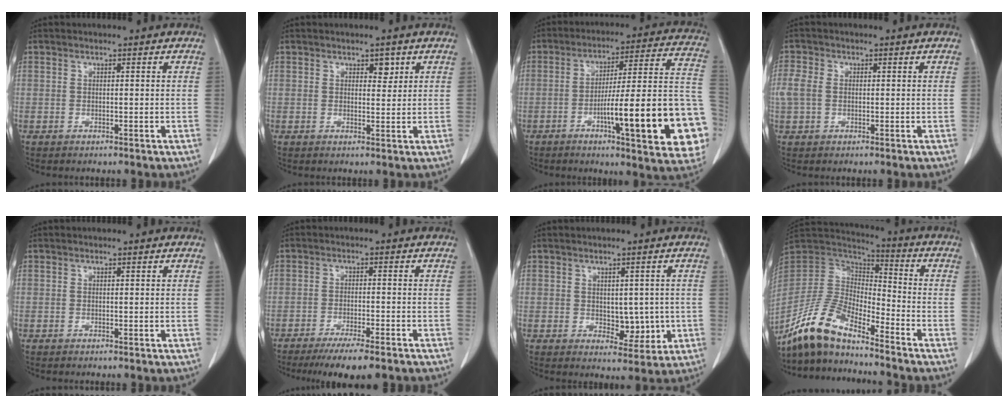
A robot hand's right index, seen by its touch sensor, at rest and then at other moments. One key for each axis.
{"total": 1.9, "fx": 1.1, "fy": 1.1, "fz": 1.2, "tx": -0.011, "ty": -0.003, "tz": 0.017}
{"total": 23.5, "fx": -7.0, "fy": 2.5, "fz": 22.3, "tx": -0.212, "ty": 0.018, "tz": -0.089}
{"total": 3.5, "fx": 0.1, "fy": 2.6, "fz": 2.3, "tx": -0.075, "ty": 0.016, "tz": 0.001}
{"total": 0.0}
{"total": 9.2, "fx": -7.2, "fy": 0.9, "fz": 5.6, "tx": -0.073, "ty": -0.016, "tz": -0.108}
{"total": 4.9, "fx": -0.3, "fy": 2.8, "fz": 3.9, "tx": -0.045, "ty": -0.003, "tz": 0.009}
{"total": 13.3, "fx": -11.0, "fy": 3.8, "fz": 6.5, "tx": -0.135, "ty": 0.014, "tz": -0.210}